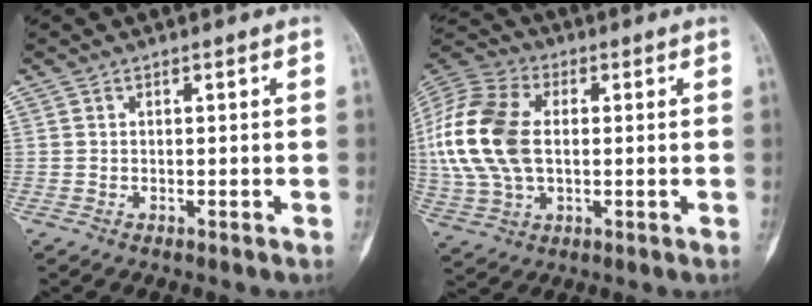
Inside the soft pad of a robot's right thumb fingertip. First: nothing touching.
{"total": 18.5, "force": [1.1, 11.5, 14.4], "torque": [-0.317, 0.013, 0.023]}